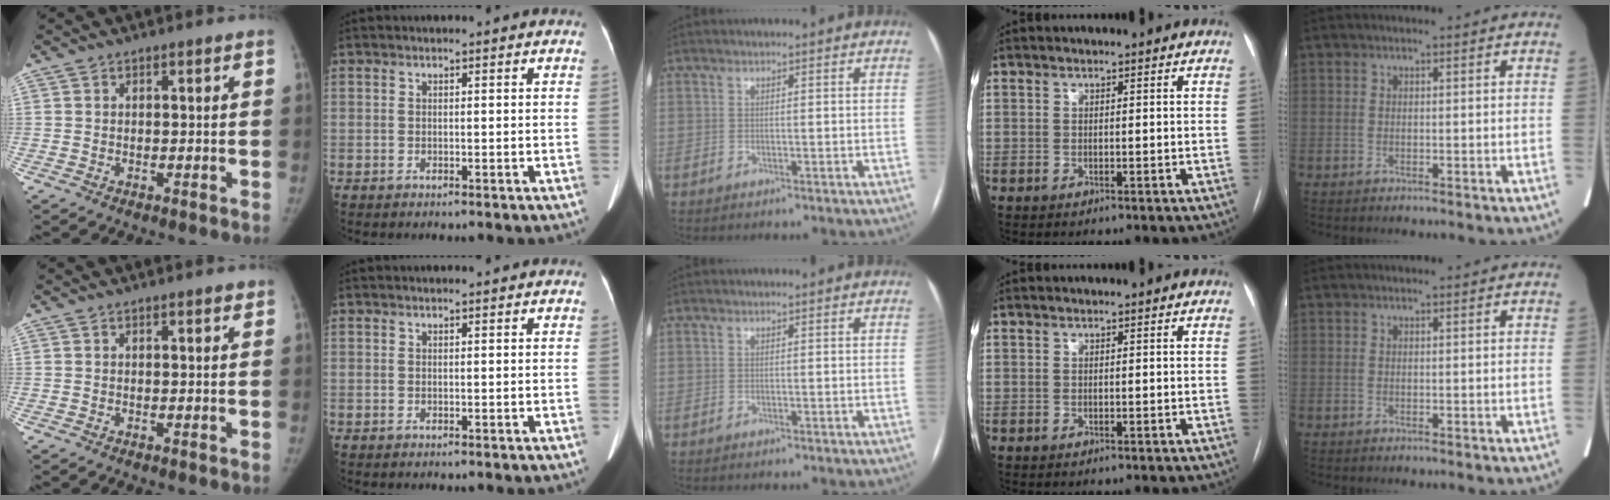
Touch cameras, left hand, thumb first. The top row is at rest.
{"thumb": {"total": 0.9, "force": [0.6, 0.2, 0.6], "torque": [-0.008, -0.002, 0.008]}}